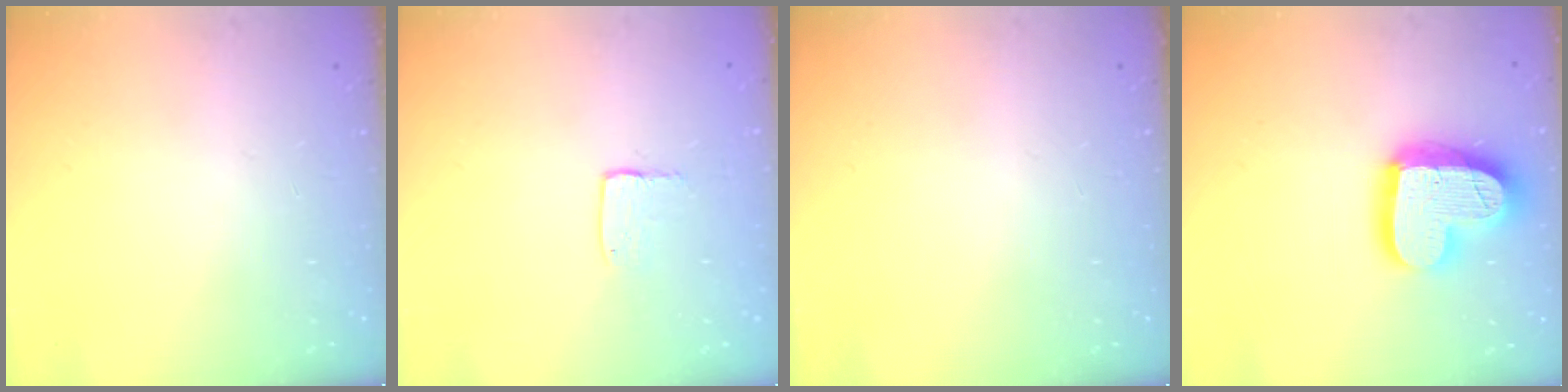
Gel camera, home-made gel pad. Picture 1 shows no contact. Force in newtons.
{"total": 3.4, "press": 3.4, "slide": 0.2}
{"total": 0.0}
{"total": 18.7, "press": 18.7, "slide": 1.4}